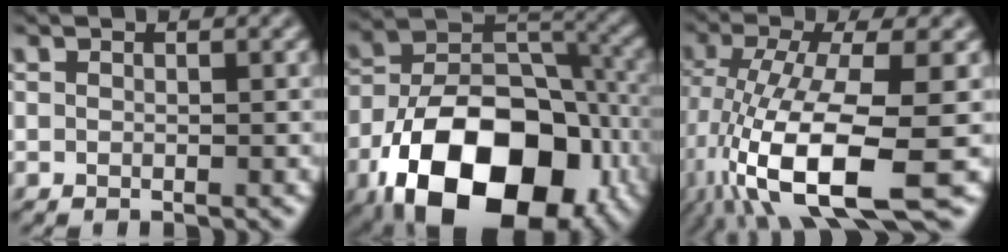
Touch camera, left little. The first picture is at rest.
{"total": 16.5, "force": [-8.0, 9.9, 10.5], "torque": [-0.180, -0.025, -0.129]}
{"total": 12.5, "force": [-5.1, 3.5, 10.8], "torque": [-0.224, -0.018, -0.090]}